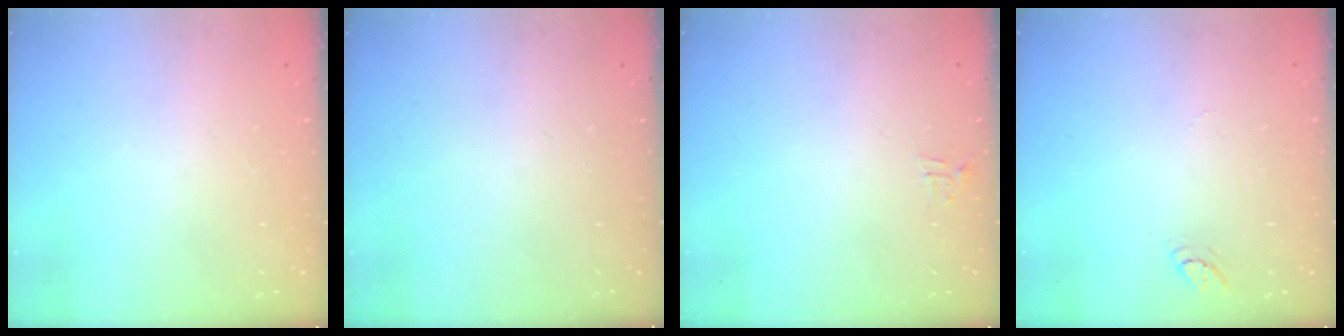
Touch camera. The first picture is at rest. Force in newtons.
{"total": 0.0}
{"total": 4.0, "press": 4.0, "slide": 0.2}
{"total": 3.2, "press": 3.2, "slide": 0.3}